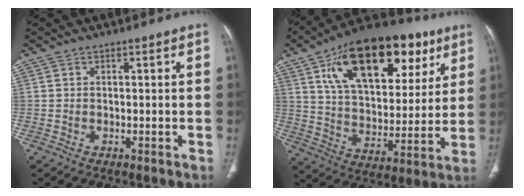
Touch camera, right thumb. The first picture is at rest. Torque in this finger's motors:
{"motor_torque": [-0.75, 4.26, 1.76, 1.01, 0.19]}